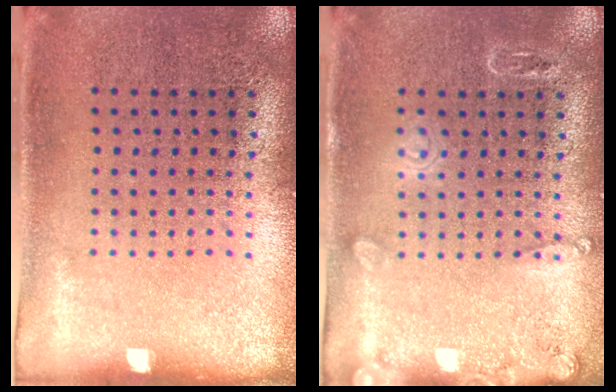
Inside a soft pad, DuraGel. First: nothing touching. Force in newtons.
{"total": 1.8, "press": 1.8, "slide": 0.2}